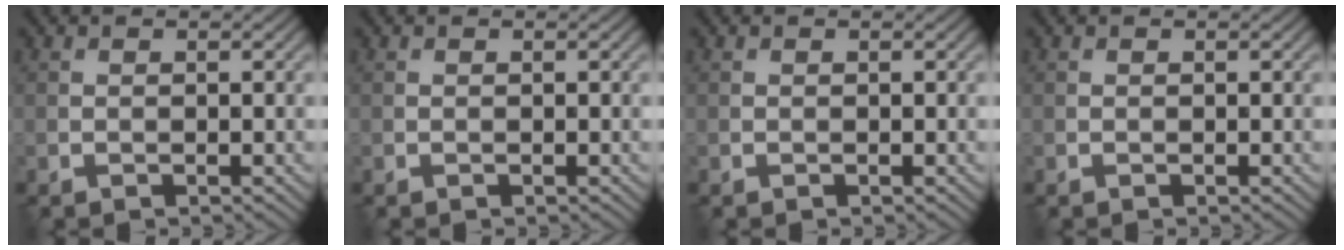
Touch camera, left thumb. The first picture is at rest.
{"total": 0.0}
{"total": 0.0}
{"total": 0.0}